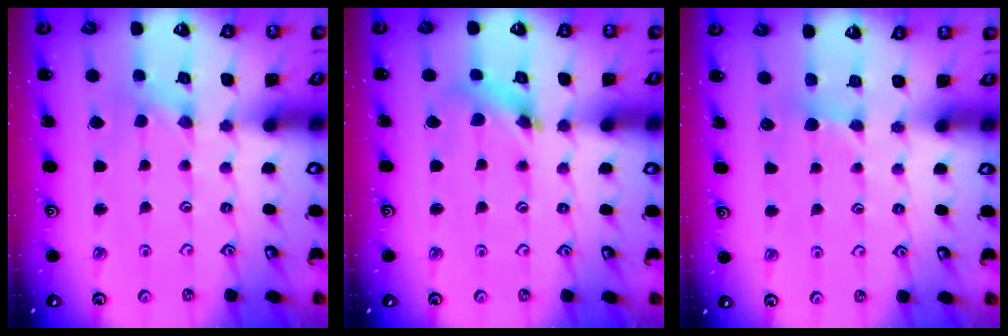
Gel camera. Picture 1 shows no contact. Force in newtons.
{"total": 5.5, "press": 5.5, "slide": 0.7}
{"total": 3.9, "press": 3.8, "slide": 0.5}